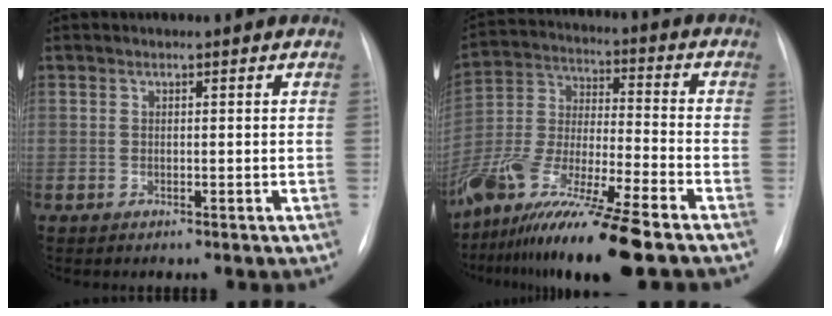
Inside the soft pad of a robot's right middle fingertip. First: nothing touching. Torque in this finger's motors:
{"motor_torque": [1.15, -0.99, 0.44, 0.21]}